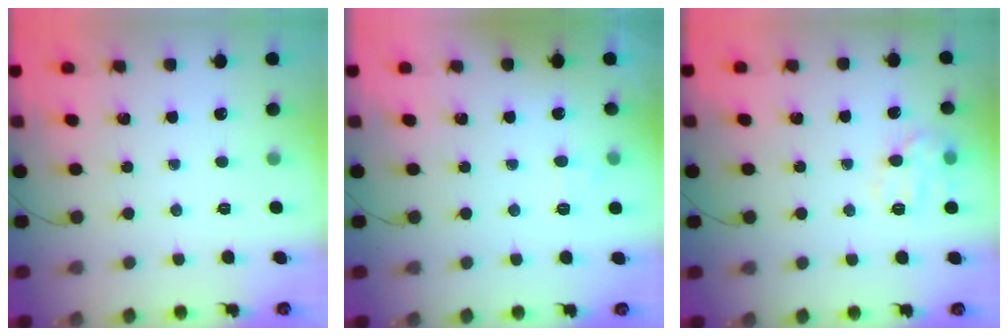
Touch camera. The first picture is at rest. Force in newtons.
{"total": 3.8, "press": 3.4, "slide": 1.7}
{"total": 9.8, "press": 9.8, "slide": 0.2}